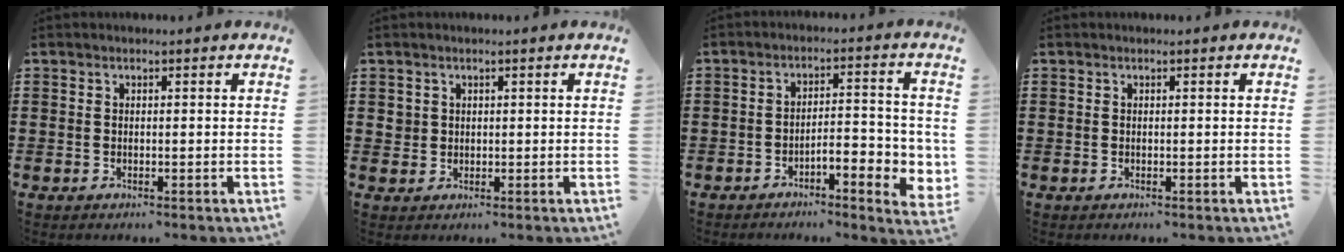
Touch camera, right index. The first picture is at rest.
{"total": 1.4, "force": [0.7, 1.2, 0.2], "torque": [-0.008, 0.004, 0.014]}
{"total": 5.0, "force": [-2.7, 1.5, 4.0], "torque": [-0.064, 0.005, -0.047]}
{"total": 0.0}